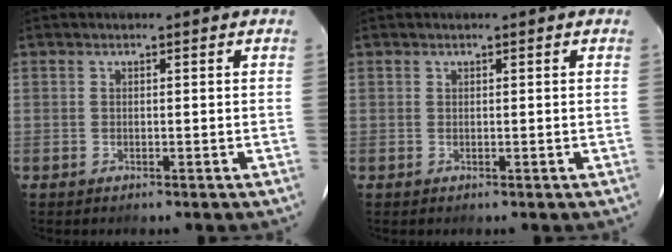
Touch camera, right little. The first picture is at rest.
{"total": 0.0}